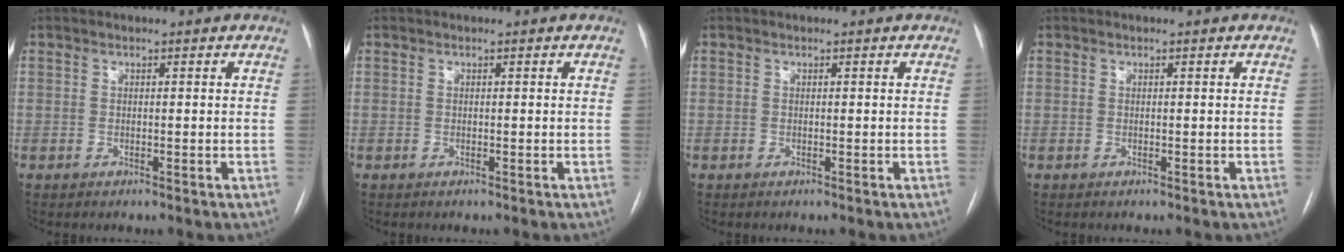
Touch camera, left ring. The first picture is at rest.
{"total": 0.0}
{"total": 0.0}
{"total": 0.0}